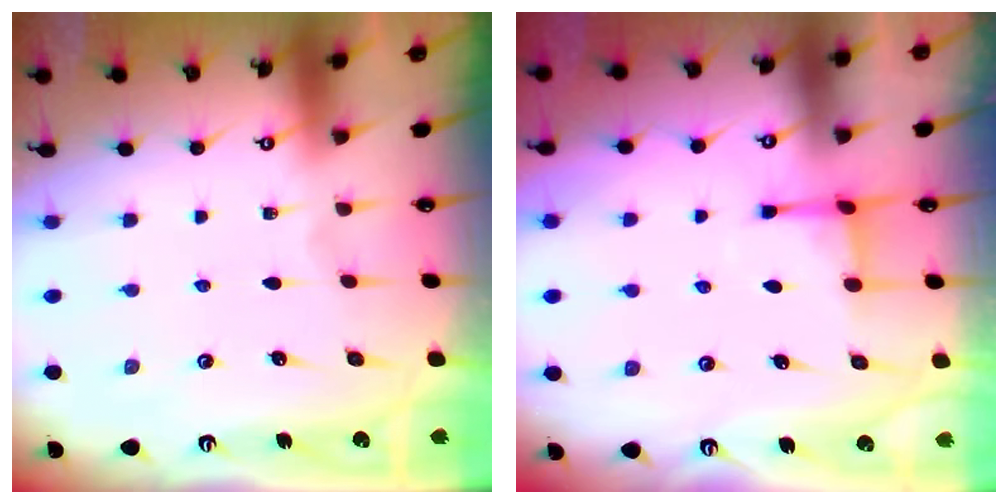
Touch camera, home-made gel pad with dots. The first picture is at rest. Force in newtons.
{"total": 2.9, "press": 2.8, "slide": 0.7}